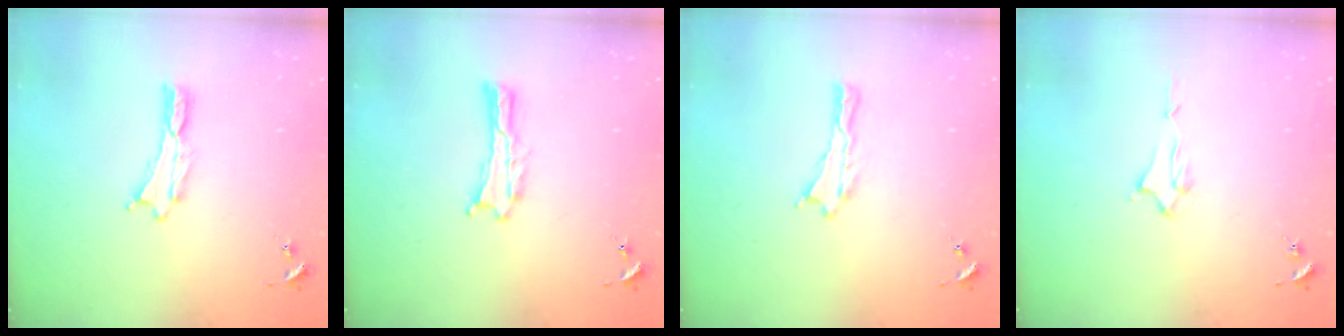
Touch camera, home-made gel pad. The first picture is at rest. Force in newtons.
{"total": 0.0}
{"total": 0.0}
{"total": 1.4, "press": 1.4, "slide": 0.2}